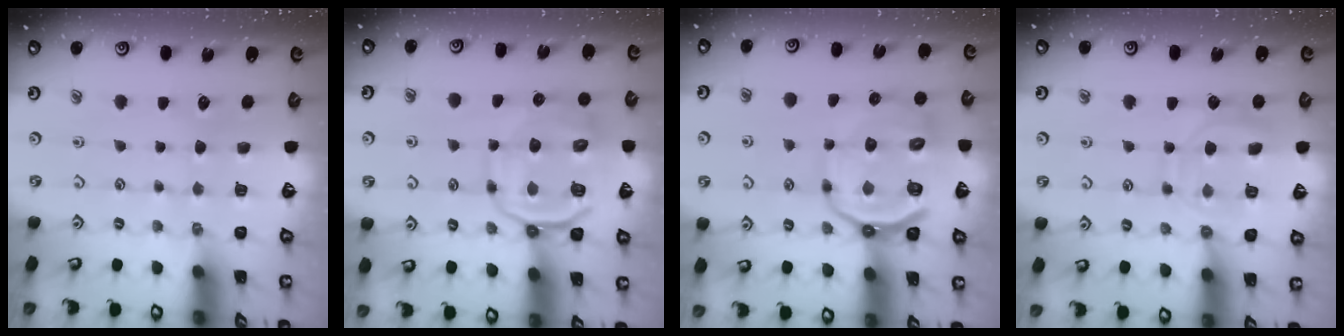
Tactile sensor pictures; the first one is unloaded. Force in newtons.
{"total": 11.2, "press": 11.1, "slide": 2.0}
{"total": 14.9, "press": 14.6, "slide": 2.8}
{"total": 11.2, "press": 11.2, "slide": 1.0}